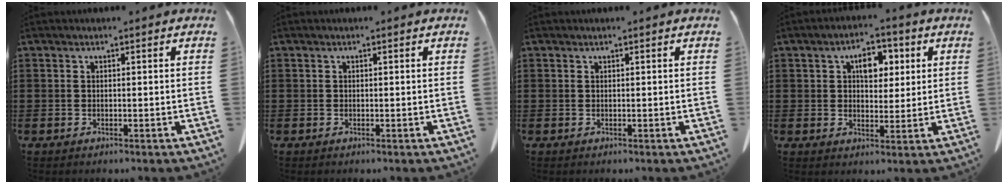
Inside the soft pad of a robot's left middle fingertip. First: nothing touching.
{"total": 0.0}
{"total": 0.0}
{"total": 5.3, "force": [2.0, 3.2, 3.7], "torque": [-0.051, 0.004, 0.024]}